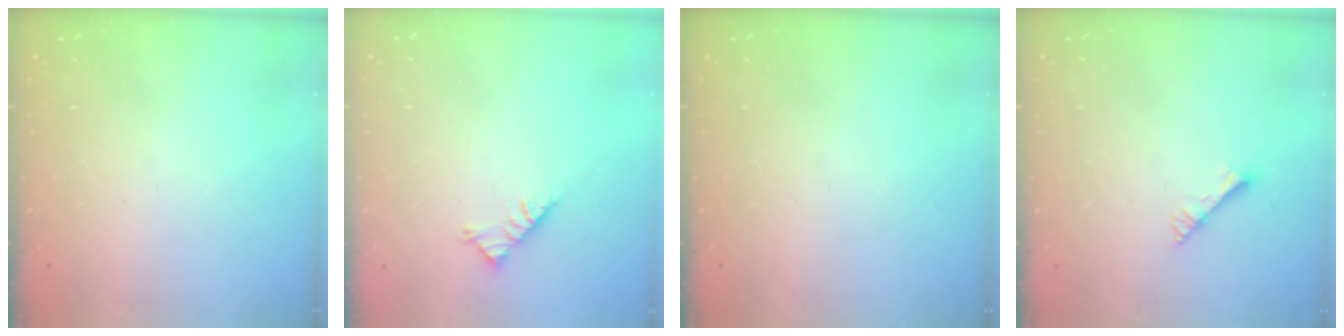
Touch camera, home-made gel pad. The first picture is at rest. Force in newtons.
{"total": 4.7, "press": 4.7, "slide": 0.9}
{"total": 0.0}
{"total": 2.9, "press": 2.9, "slide": 0.3}